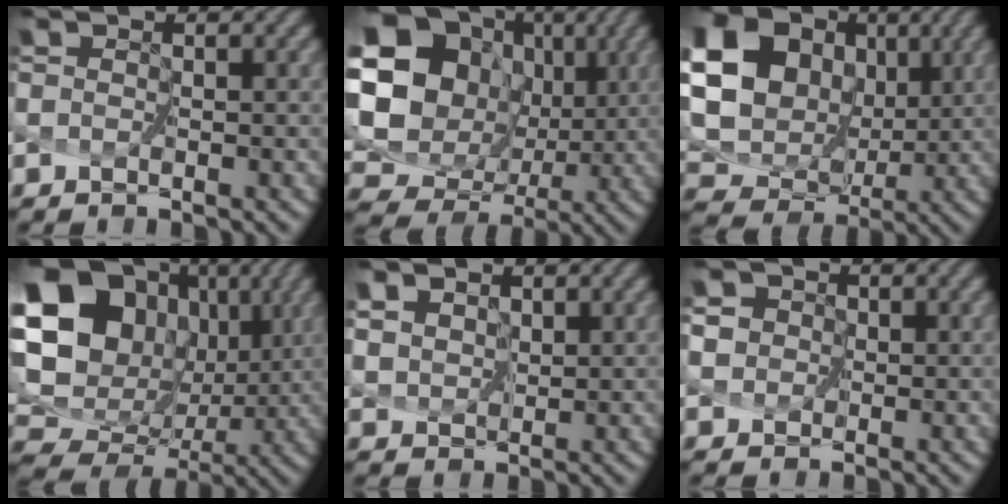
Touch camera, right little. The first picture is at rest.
{"total": 15.7, "force": [5.2, 13.0, 7.0], "torque": [-0.182, 0.019, 0.103]}
{"total": 17.3, "force": [6.4, 14.8, 6.3], "torque": [-0.172, -0.001, 0.116]}
{"total": 18.8, "force": [6.6, 15.0, 9.2], "torque": [-0.209, 0.023, 0.130]}
{"total": 3.1, "force": [2.0, 2.2, 1.0], "torque": [-0.005, 0.014, 0.031]}
{"total": 1.4, "force": [0.0, 1.4, 0.2], "torque": [0.005, 0.004, -0.003]}